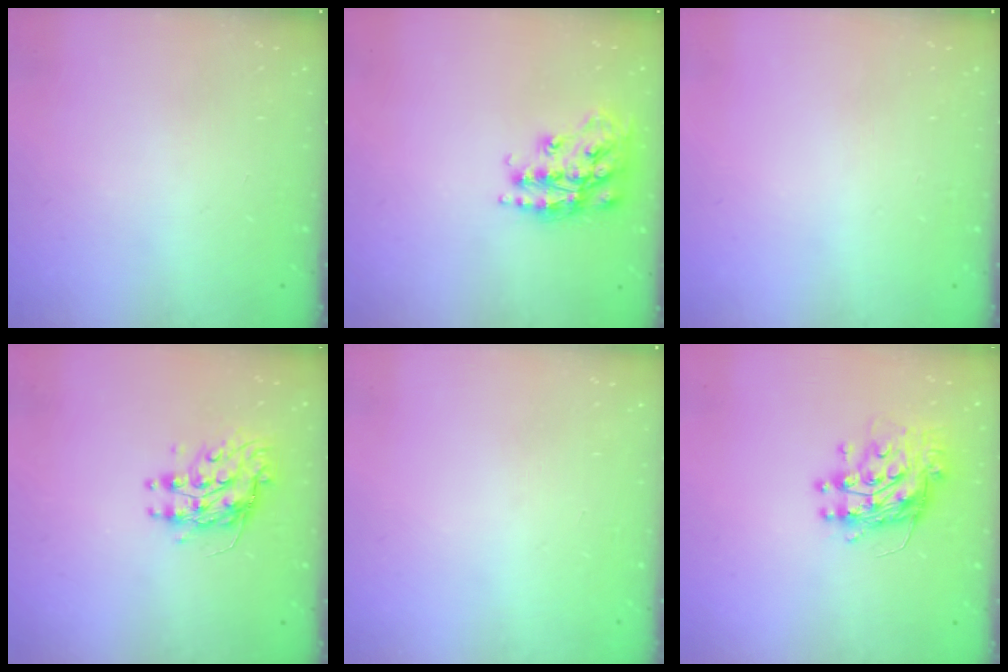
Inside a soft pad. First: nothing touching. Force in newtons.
{"total": 17.2, "press": 17.2, "slide": 1.2}
{"total": 0.0}
{"total": 9.2, "press": 9.2, "slide": 0.1}
{"total": 0.0}
{"total": 12.9, "press": 12.9, "slide": 1.1}